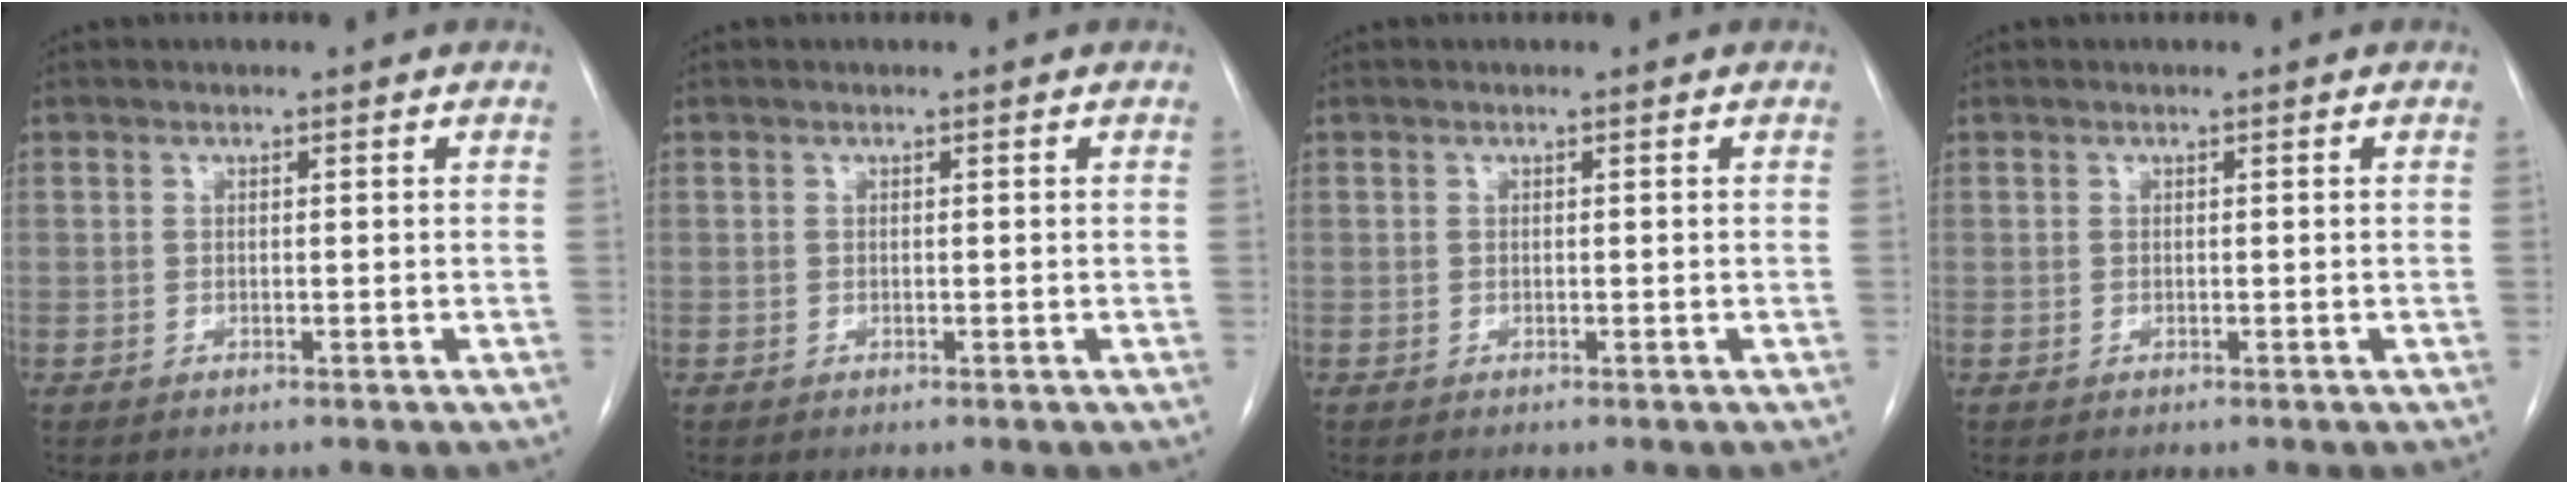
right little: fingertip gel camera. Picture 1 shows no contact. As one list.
[{"total": 0.0}, {"total": 0.0}, {"total": 0.0}]